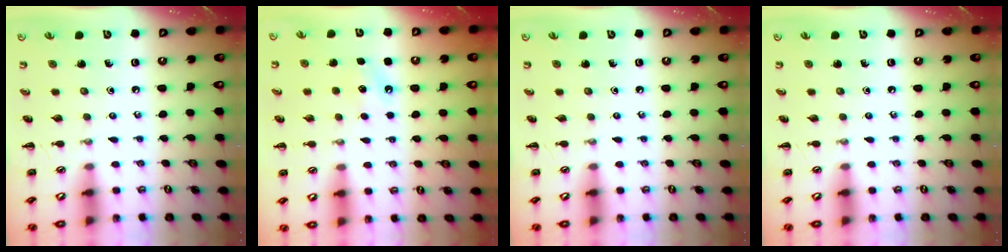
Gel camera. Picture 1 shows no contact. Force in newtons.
{"total": 4.5, "press": 4.4, "slide": 1.3}
{"total": 0.0}
{"total": 0.0}